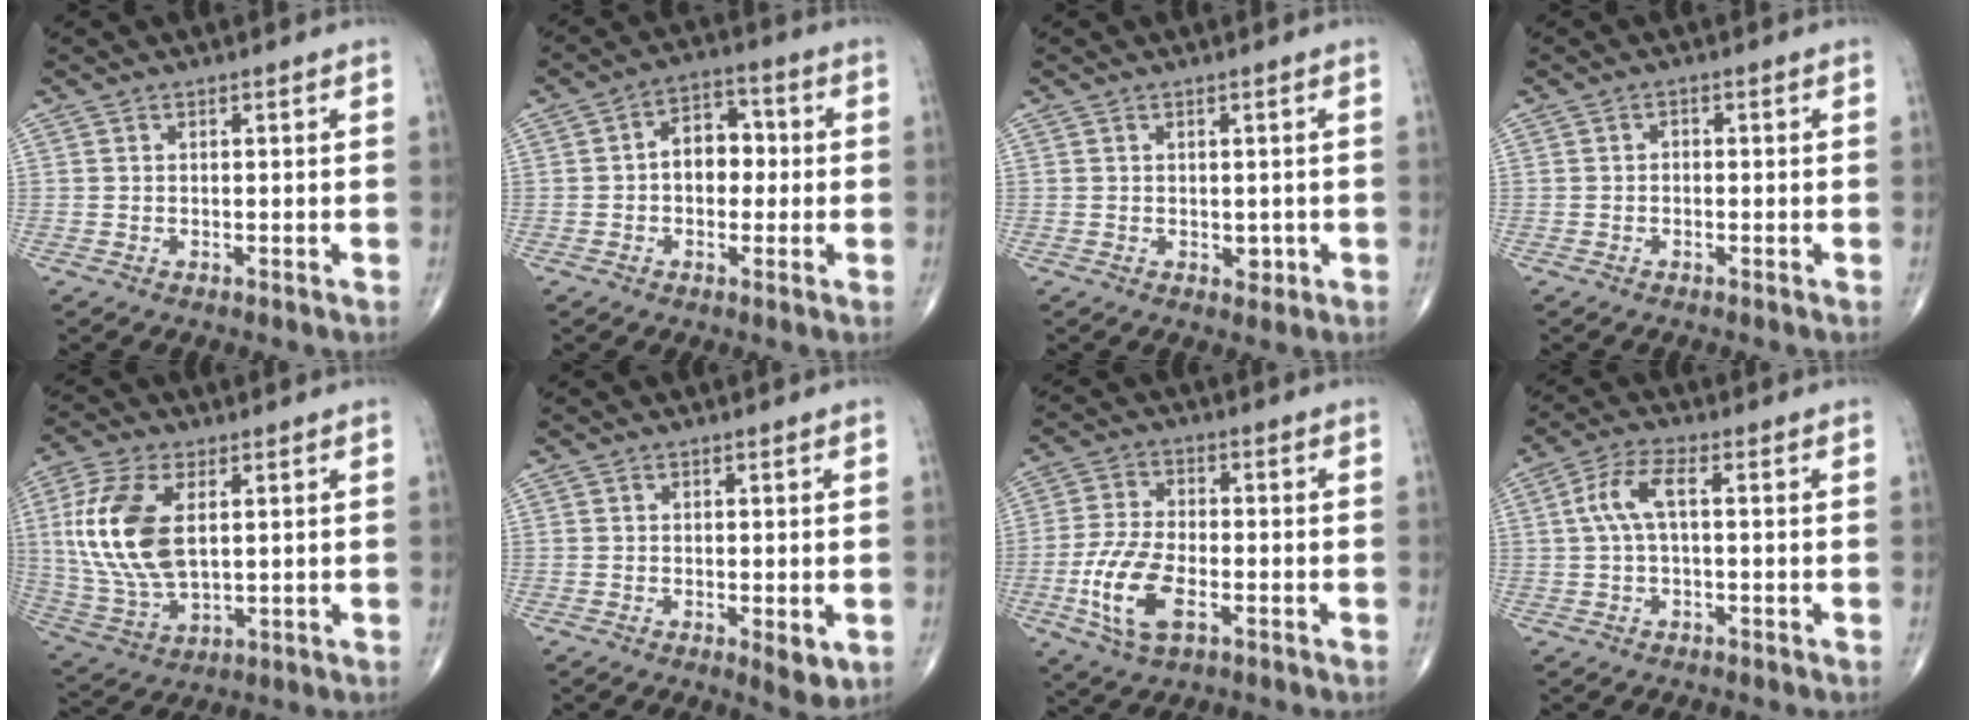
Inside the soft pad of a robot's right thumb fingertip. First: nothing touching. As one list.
[{"total": 7.6, "force": [-0.1, 5.3, 5.4], "torque": [-0.056, 0.024, -0.012]}, {"total": 1.8, "force": [-0.2, 1.3, 1.3], "torque": [-0.006, 0.000, 0.000]}, {"total": 0.9, "force": [-0.3, 0.7, 0.5], "torque": [-0.001, 0.003, -0.010]}, {"total": 15.8, "force": [3.0, 8.4, 13.0], "torque": [-0.282, -0.009, 0.063]}, {"total": 3.2, "force": [-0.6, 1.1, 2.9], "torque": [-0.038, -0.009, -0.007]}, {"total": 11.1, "force": [-3.6, 5.4, 9.0], "torque": [-0.190, 0.008, -0.068]}, {"total": 5.8, "force": [0.6, 2.0, 5.4], "torque": [-0.128, 0.020, 0.009]}]